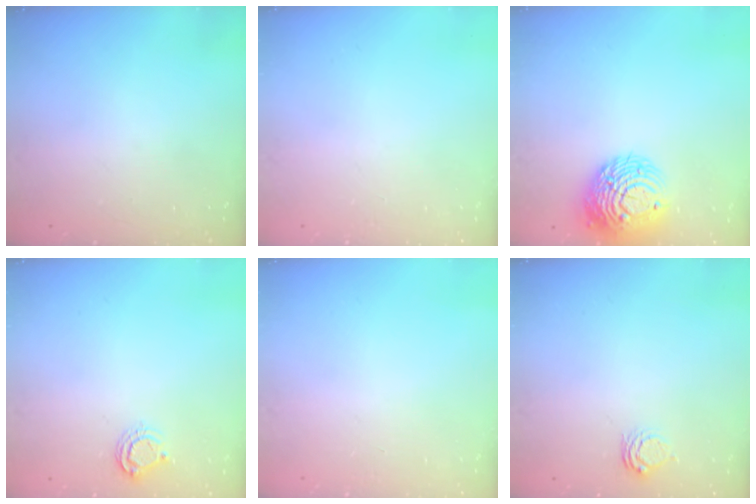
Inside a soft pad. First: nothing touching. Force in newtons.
{"total": 0.0}
{"total": 12.8, "press": 12.8, "slide": 1.1}
{"total": 5.7, "press": 5.7, "slide": 0.5}
{"total": 0.0}
{"total": 3.9, "press": 3.8, "slide": 0.4}